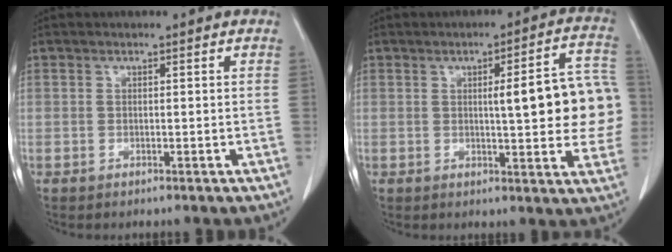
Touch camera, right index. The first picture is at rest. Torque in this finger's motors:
{"motor_torque": [1.03, -0.18, 0.34, 0.09]}